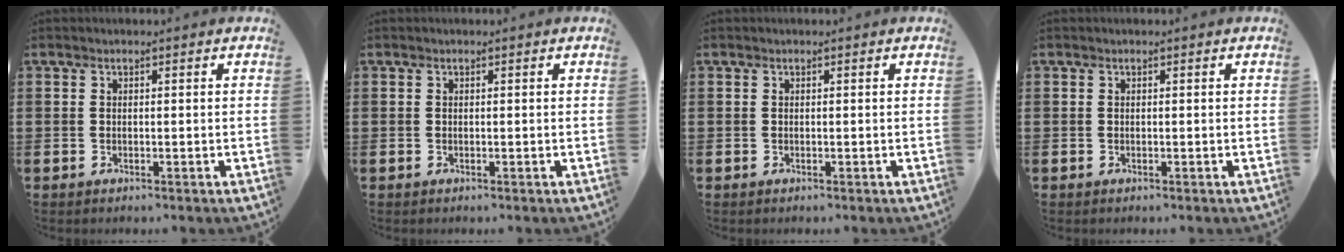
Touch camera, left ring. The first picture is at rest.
{"total": 0.0}
{"total": 0.0}
{"total": 0.0}